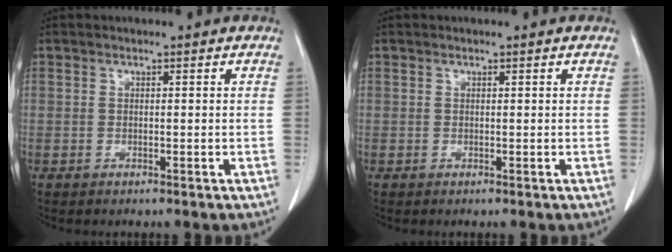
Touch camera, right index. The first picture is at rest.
{"total": 0.0}